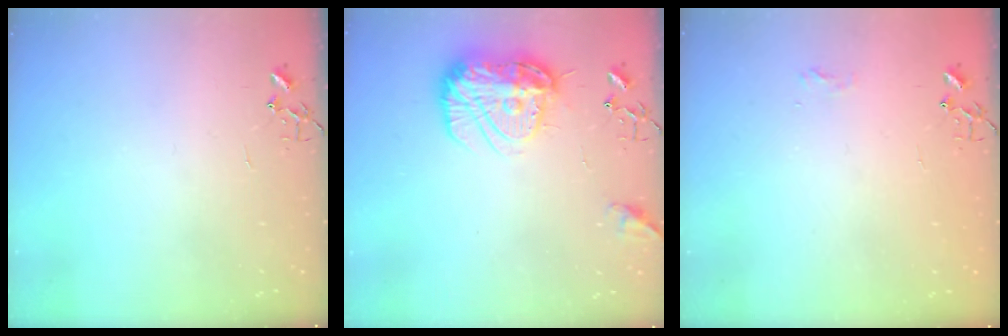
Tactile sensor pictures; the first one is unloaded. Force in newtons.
{"total": 15.5, "press": 15.4, "slide": 1.4}
{"total": 5.6, "press": 5.5, "slide": 0.5}